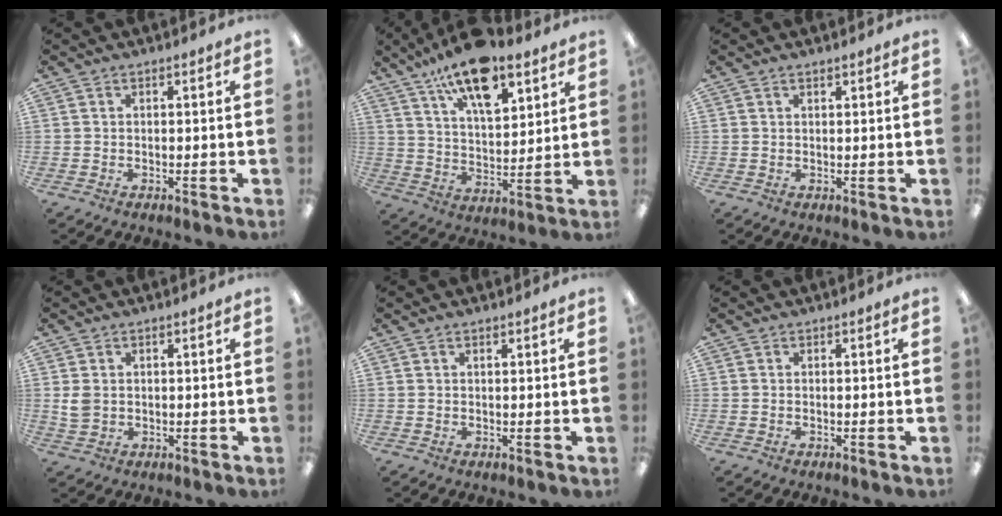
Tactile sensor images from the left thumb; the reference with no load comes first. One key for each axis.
{"total": 16.5, "fx": 11.6, "fy": 6.8, "fz": 9.6, "tx": -0.156, "ty": -0.057, "tz": 0.199}
{"total": 1.0, "fx": 0.8, "fy": 0.3, "fz": 0.5, "tx": -0.010, "ty": 0.000, "tz": 0.014}
{"total": 3.3, "fx": 0.7, "fy": 2.5, "fz": 2.0, "tx": -0.039, "ty": 0.006, "tz": 0.015}
{"total": 0.8, "fx": 0.6, "fy": 0.2, "fz": 0.5, "tx": -0.009, "ty": 0.002, "tz": 0.010}
{"total": 0.0}